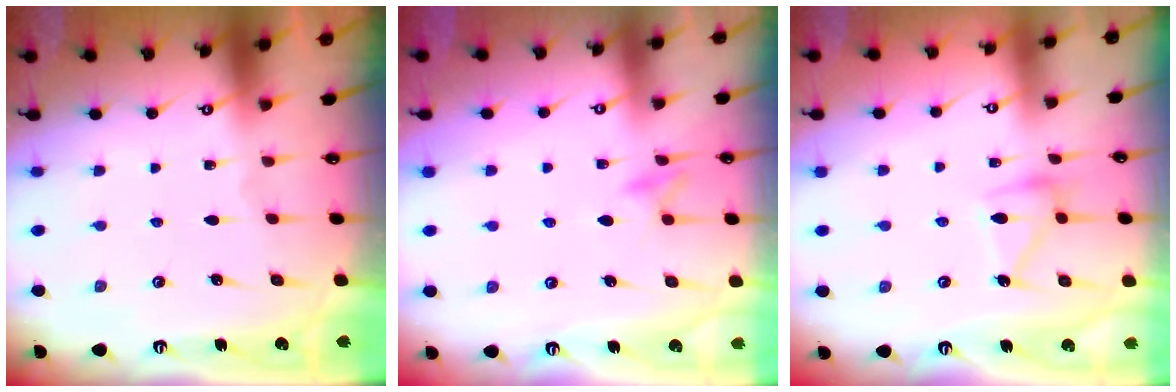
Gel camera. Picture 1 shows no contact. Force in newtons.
{"total": 9.3, "press": 9.3, "slide": 0.9}
{"total": 12.2, "press": 12.2, "slide": 0.4}